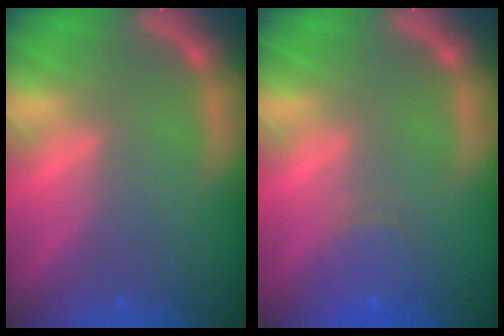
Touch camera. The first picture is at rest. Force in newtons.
{"total": 3.0}